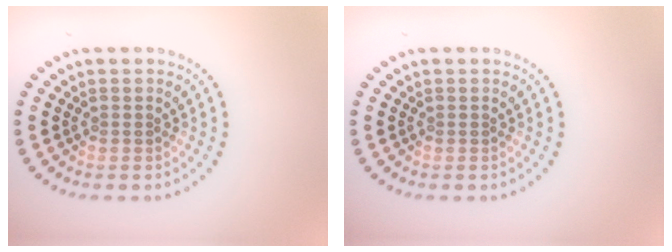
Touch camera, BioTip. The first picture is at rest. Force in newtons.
{"total": 0.0}